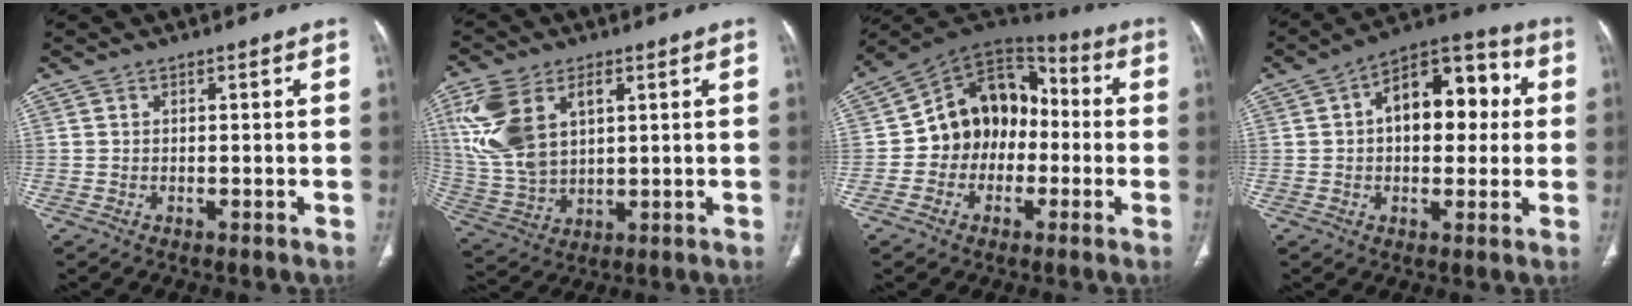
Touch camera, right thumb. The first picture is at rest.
{"total": 15.6, "force": [5.0, 9.4, 11.4], "torque": [-0.246, -0.003, 0.110]}
{"total": 15.0, "force": [-1.8, 11.9, 9.0], "torque": [-0.096, 0.048, -0.043]}
{"total": 15.4, "force": [2.4, 9.0, 12.2], "torque": [-0.138, 0.034, 0.028]}